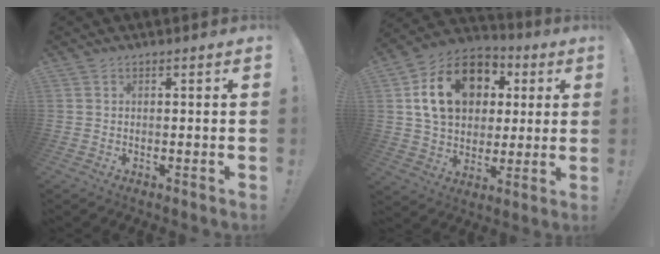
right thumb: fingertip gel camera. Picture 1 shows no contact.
{"total": 18.8, "force": [5.6, 14.3, 10.9], "torque": [-0.175, -0.005, 0.114]}